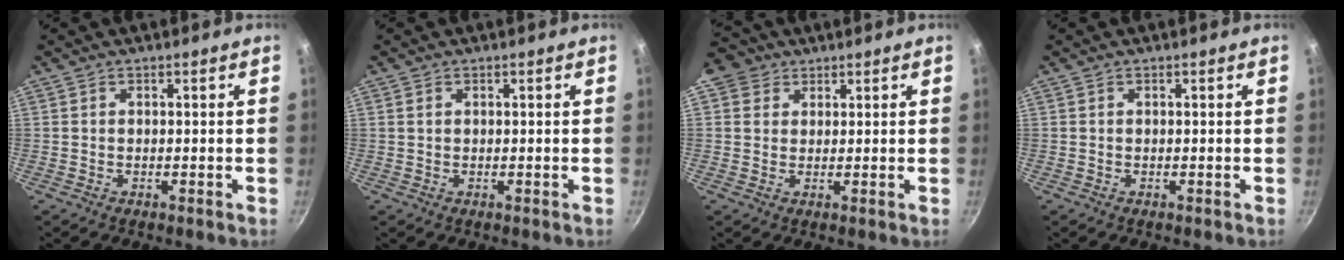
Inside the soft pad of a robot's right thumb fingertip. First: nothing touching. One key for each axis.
{"total": 0.7, "fx": 0.3, "fy": 0.6, "fz": 0.3, "tx": -0.006, "ty": 0.002, "tz": 0.004}
{"total": 5.1, "fx": 2.3, "fy": 4.3, "fz": 1.5, "tx": 0.008, "ty": 0.002, "tz": 0.030}
{"total": 0.0}